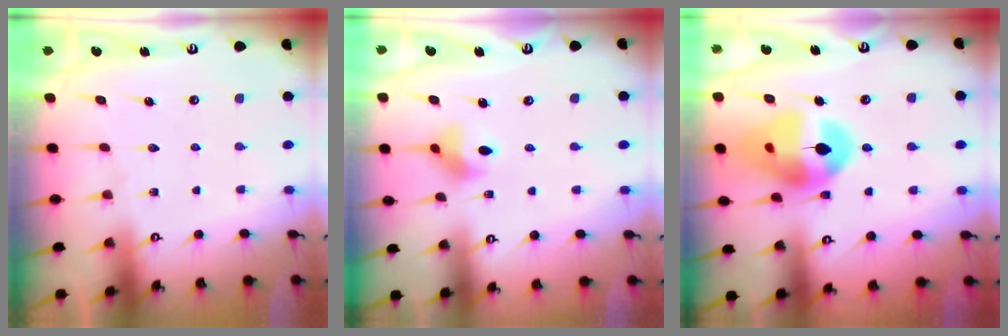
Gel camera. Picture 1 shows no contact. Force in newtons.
{"total": 5.7, "press": 5.6, "slide": 0.7}
{"total": 17.4, "press": 17.2, "slide": 2.0}